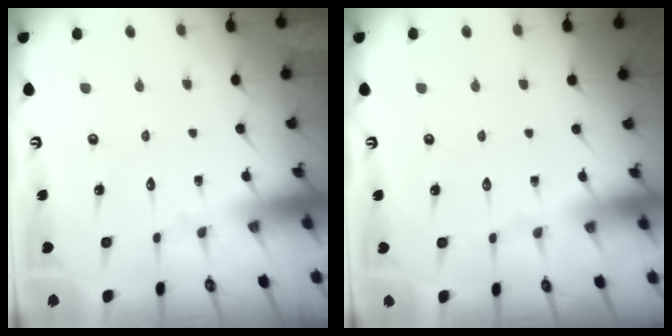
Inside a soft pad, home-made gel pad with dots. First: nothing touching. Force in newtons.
{"total": 0.0}